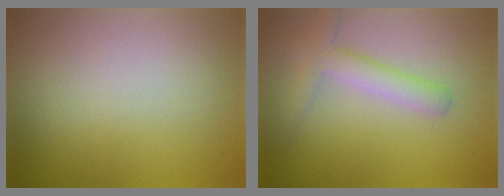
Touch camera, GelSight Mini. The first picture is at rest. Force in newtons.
{"total": 2.8, "press": 2.8, "slide": 0.1}